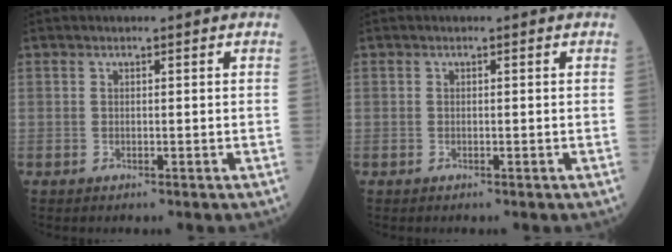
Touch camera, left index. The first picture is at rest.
{"total": 0.0}